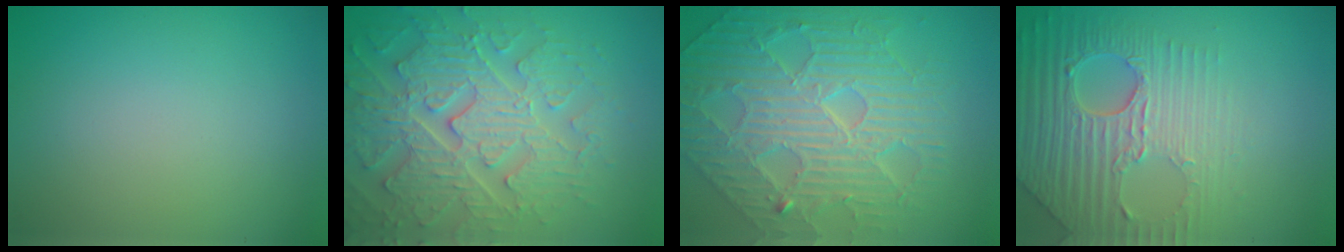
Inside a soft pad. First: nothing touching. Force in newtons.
{"total": 7.4, "press": 6.0, "slide": 4.3}
{"total": 6.4, "press": 5.5, "slide": 3.3}
{"total": 5.0, "press": 4.7, "slide": 1.8}